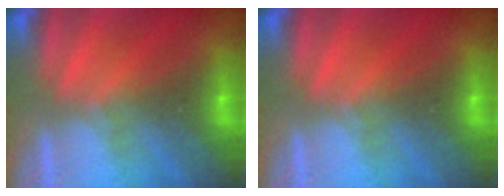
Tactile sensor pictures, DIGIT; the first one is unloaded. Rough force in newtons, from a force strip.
{"total": 0.0}